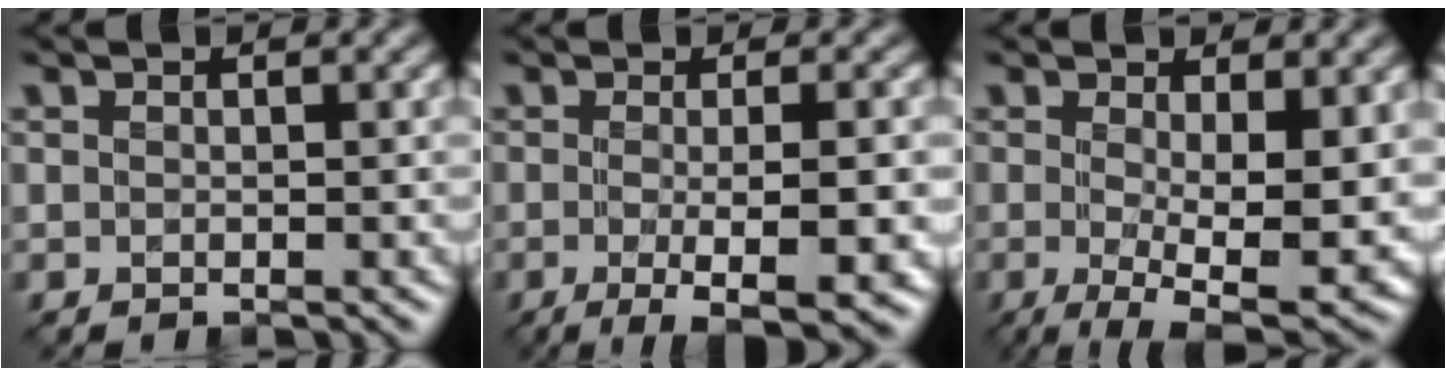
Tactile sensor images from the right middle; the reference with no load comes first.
{"total": 6.3, "force": [-1.4, 1.5, 6.0], "torque": [-0.088, -0.015, -0.017]}
{"total": 8.7, "force": [-0.4, 2.9, 8.2], "torque": [-0.134, -0.023, -0.002]}